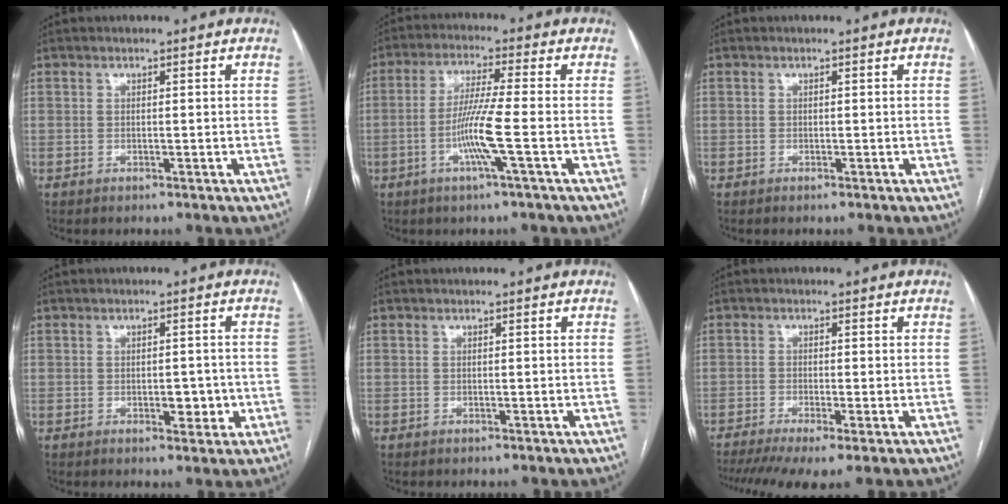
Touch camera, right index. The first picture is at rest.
{"total": 7.8, "force": [-2.3, -1.1, 7.3], "torque": [-0.144, -0.008, -0.049]}
{"total": 0.0}
{"total": 3.3, "force": [-0.8, 1.6, 2.8], "torque": [-0.035, 0.001, -0.007]}
{"total": 0.0}
{"total": 8.4, "force": [-5.4, 1.3, 6.3], "torque": [-0.107, -0.013, -0.093]}